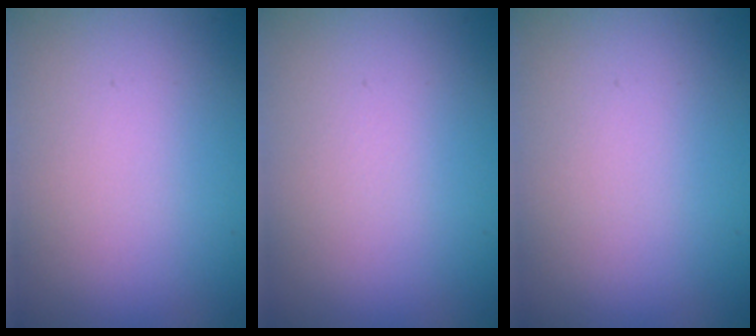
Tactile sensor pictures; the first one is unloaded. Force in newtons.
{"total": 0.0}
{"total": 0.0}